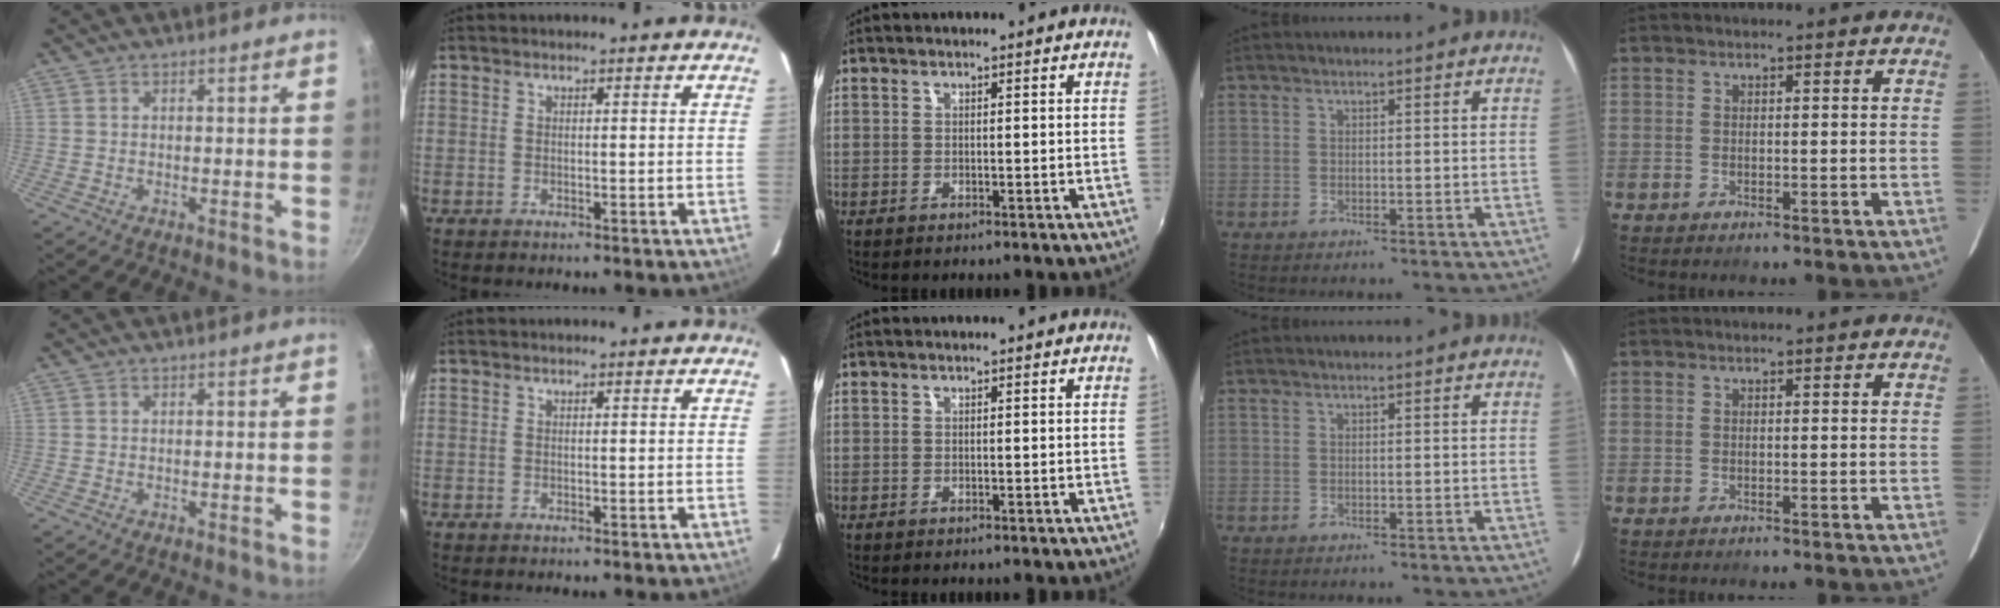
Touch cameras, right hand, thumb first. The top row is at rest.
{}